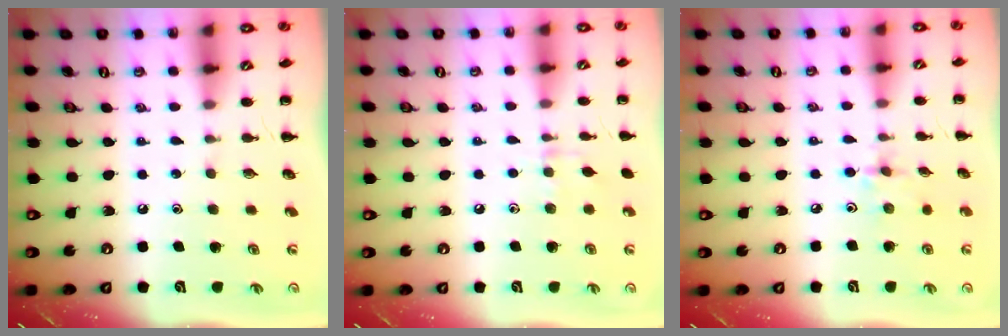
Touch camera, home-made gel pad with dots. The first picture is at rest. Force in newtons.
{"total": 5.8, "press": 5.4, "slide": 1.9}
{"total": 2.4, "press": 2.4, "slide": 0.5}